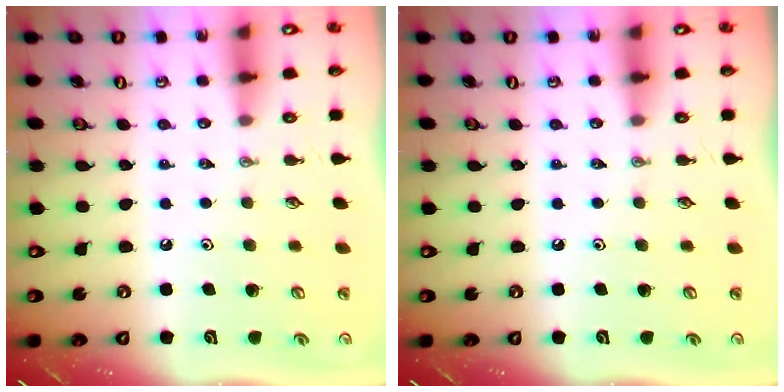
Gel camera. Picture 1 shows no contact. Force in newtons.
{"total": 0.0}